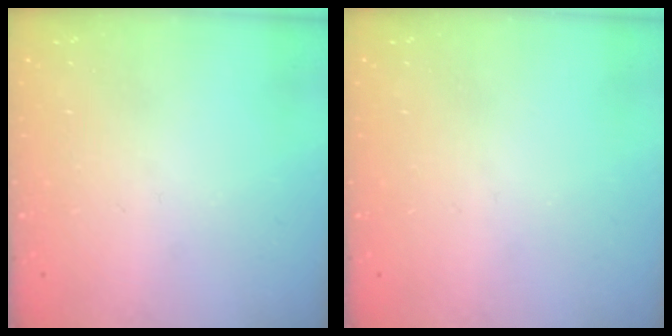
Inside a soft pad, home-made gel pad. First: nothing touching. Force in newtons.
{"total": 0.0}